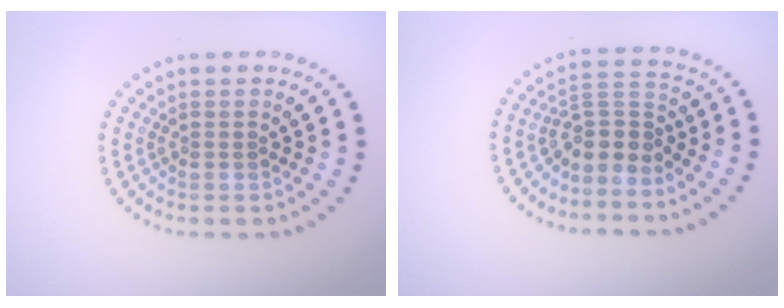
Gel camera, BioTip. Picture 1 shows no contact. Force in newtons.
{"total": 3.2, "press": 2.5, "slide": 2.0}